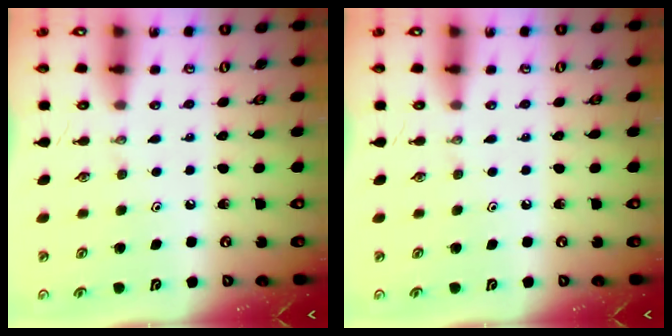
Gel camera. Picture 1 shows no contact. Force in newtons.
{"total": 0.0}